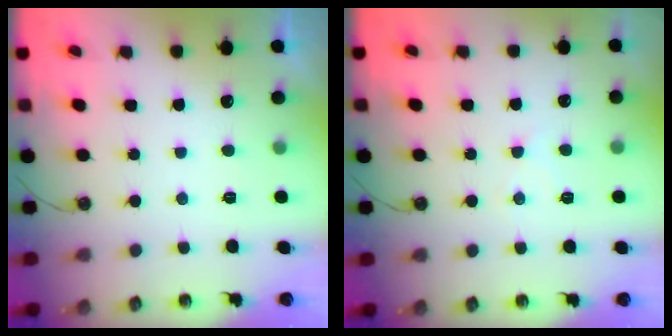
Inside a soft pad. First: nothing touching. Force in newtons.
{"total": 5.8, "press": 5.8, "slide": 1.0}